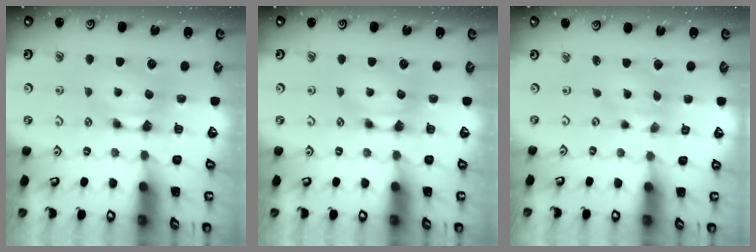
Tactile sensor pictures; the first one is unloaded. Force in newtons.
{"total": 0.0}
{"total": 1.2, "press": 0.6, "slide": 1.1}